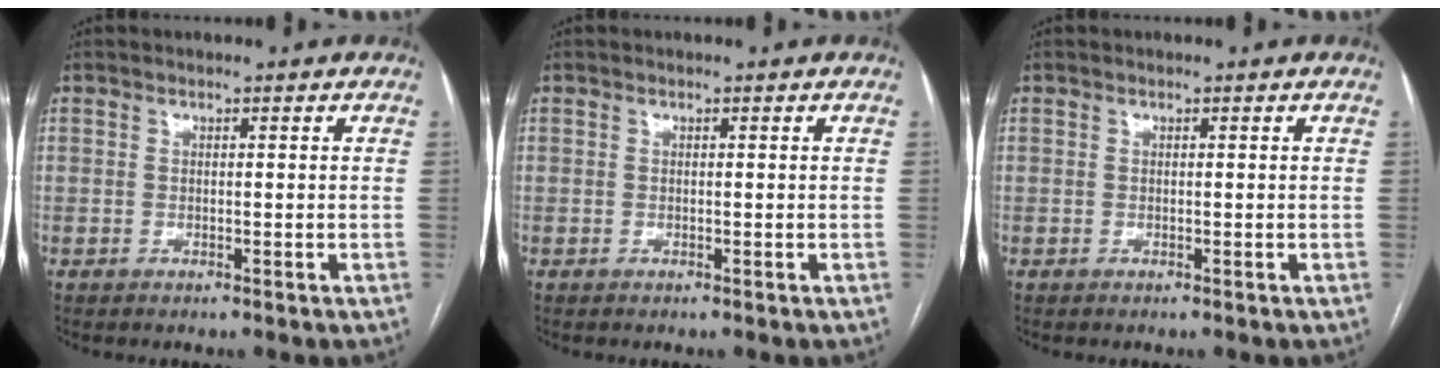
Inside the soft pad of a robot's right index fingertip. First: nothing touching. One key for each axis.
{"total": 0.0}
{"total": 0.0}